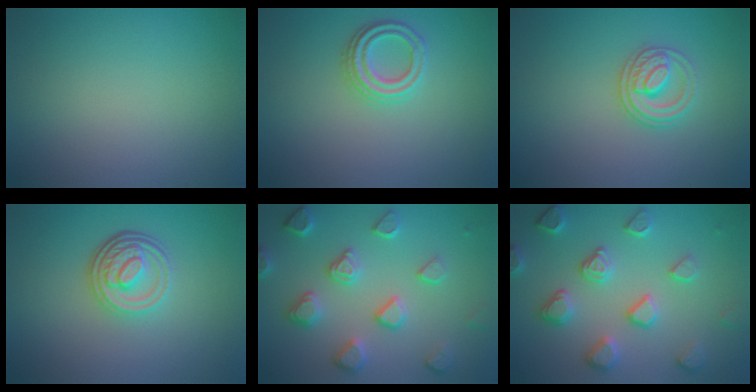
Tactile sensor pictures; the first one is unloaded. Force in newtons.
{"total": 2.5, "press": 2.4, "slide": 0.4}
{"total": 2.8, "press": 2.6, "slide": 1.1}
{"total": 4.7, "press": 3.4, "slide": 3.2}
{"total": 4.2, "press": 3.7, "slide": 1.9}
{"total": 4.6, "press": 4.2, "slide": 1.9}